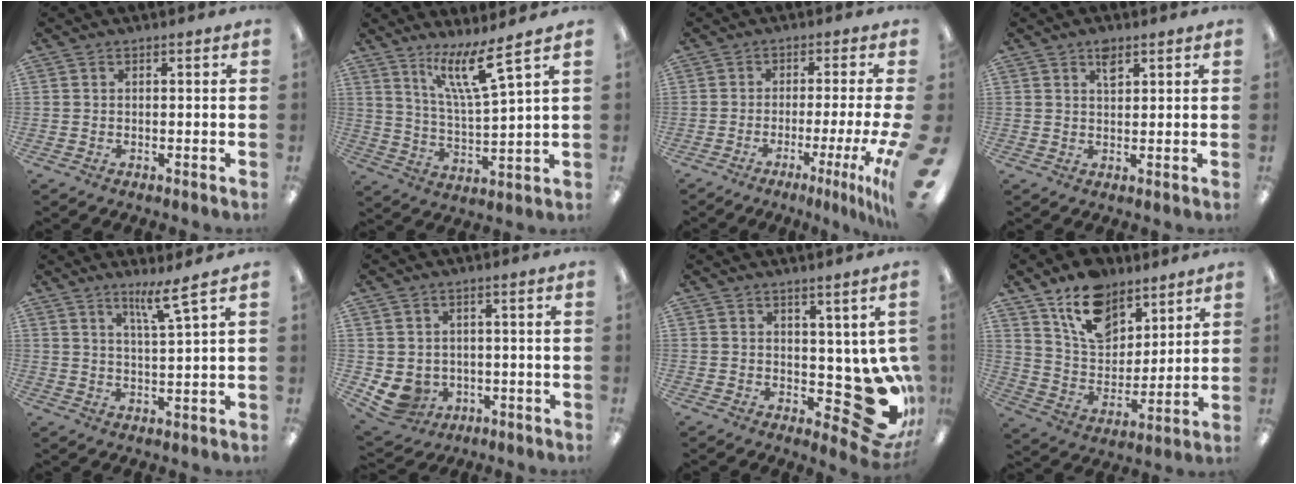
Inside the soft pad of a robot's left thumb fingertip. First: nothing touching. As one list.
[{"total": 12.1, "force": [8.5, 1.6, 8.5], "torque": [-0.154, -0.049, 0.140]}, {"total": 6.4, "force": [-2.3, -0.8, 5.9], "torque": [-0.095, -0.018, -0.036]}, {"total": 3.1, "force": [2.1, 1.5, 1.8], "torque": [-0.026, -0.009, 0.034]}, {"total": 6.0, "force": [4.2, 0.1, 4.2], "torque": [-0.071, -0.028, 0.066]}, {"total": 5.3, "force": [-0.7, 4.9, 1.8], "torque": [-0.066, -0.001, -0.009]}, {"total": 10.7, "force": [0.8, 6.0, 8.8], "torque": [-0.085, -0.038, 0.033]}, {"total": 14.6, "force": [10.2, 8.7, 5.9], "torque": [-0.109, -0.054, 0.193]}]